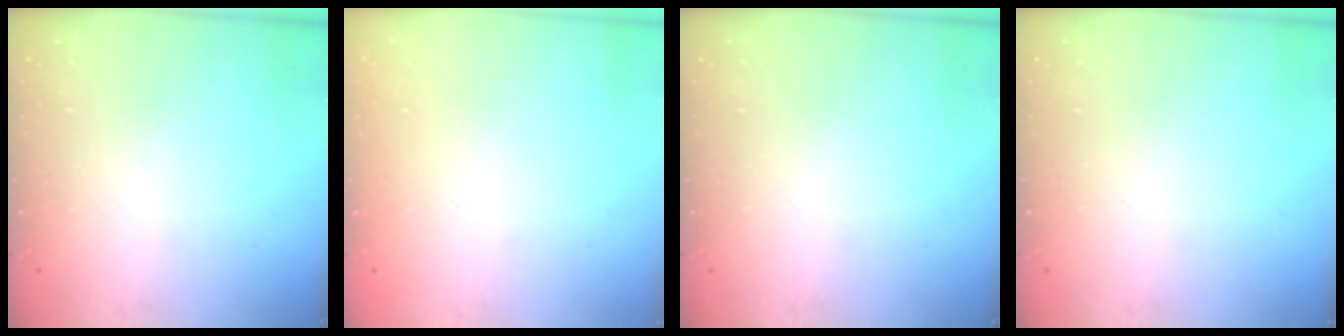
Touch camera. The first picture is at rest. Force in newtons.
{"total": 0.0}
{"total": 0.0}
{"total": 0.0}